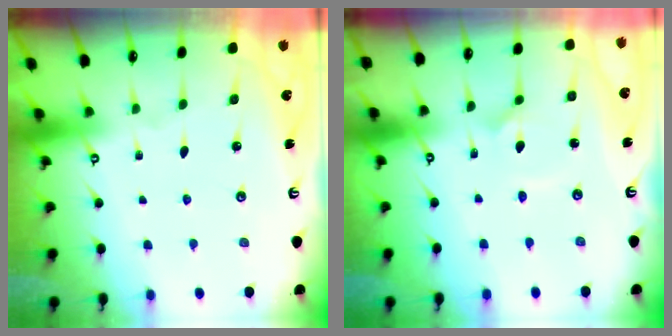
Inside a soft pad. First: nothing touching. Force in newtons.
{"total": 2.7, "press": 2.7, "slide": 0.4}